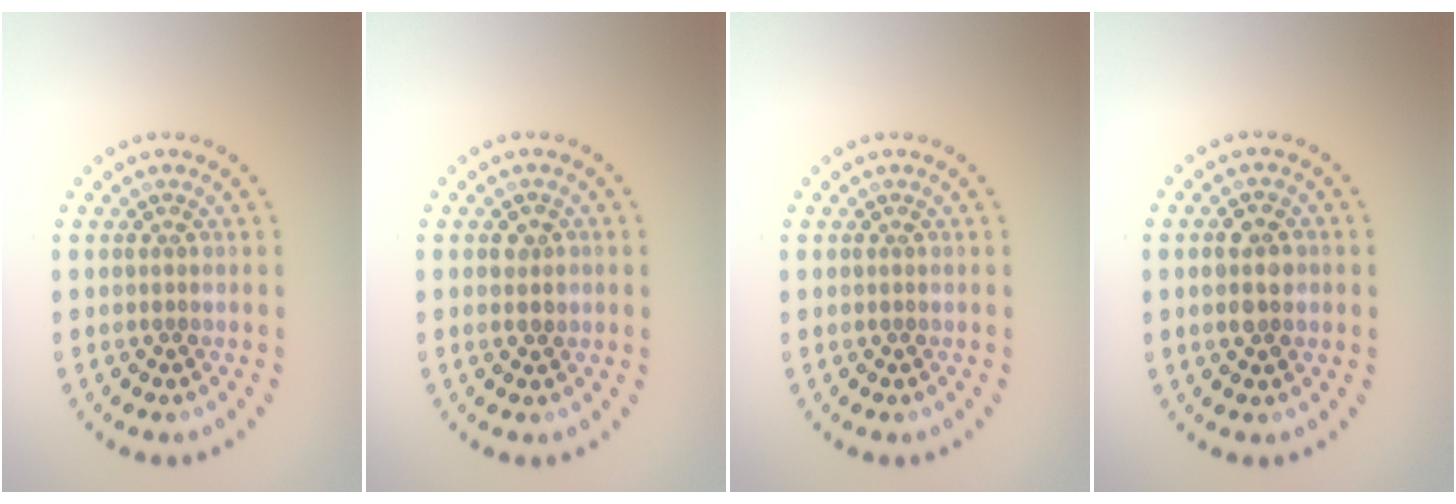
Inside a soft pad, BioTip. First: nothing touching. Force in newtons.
{"total": 1.4, "press": 1.4, "slide": 0.3}
{"total": 0.0}
{"total": 2.8, "press": 2.8, "slide": 0.2}